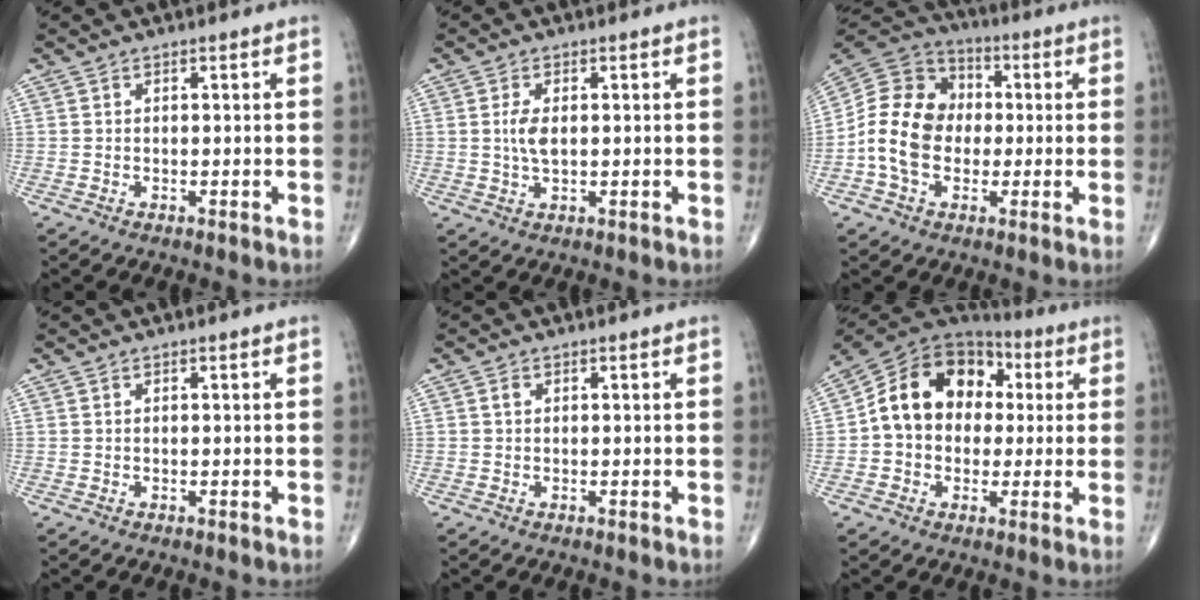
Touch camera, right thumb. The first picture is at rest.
{"total": 4.0, "force": [0.5, 2.0, 3.4], "torque": [-0.073, -0.002, 0.012]}
{"total": 14.5, "force": [-1.2, 11.3, 9.0], "torque": [-0.147, 0.032, -0.029]}
{"total": 0.0}
{"total": 0.9, "force": [0.2, 0.7, 0.5], "torque": [-0.009, 0.003, 0.003]}
{"total": 16.4, "force": [1.6, 12.8, 10.1], "torque": [-0.141, 0.039, 0.019]}